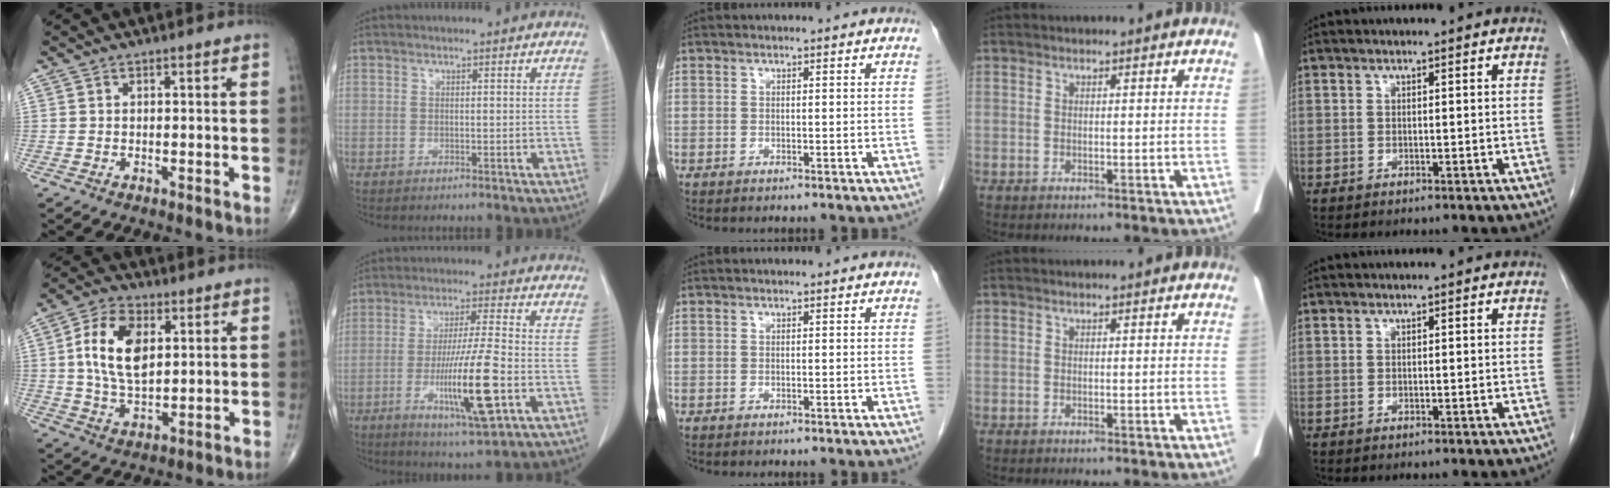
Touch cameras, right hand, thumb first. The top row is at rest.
{"thumb": {"total": 12.4, "force": [2.7, 7.1, 9.8], "torque": [-0.171, -0.003, 0.048]}, "index": {"total": 13.1, "force": [-3.9, 0.4, 12.5], "torque": [-0.229, -0.021, -0.068]}}